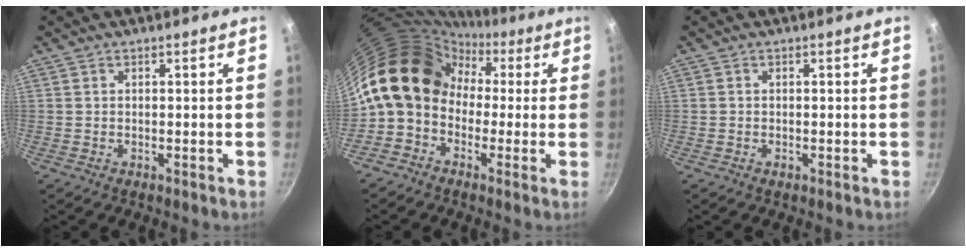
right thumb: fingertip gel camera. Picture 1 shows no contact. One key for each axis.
{"total": 16.1, "fx": 0.3, "fy": 13.2, "fz": 9.3, "tx": -0.130, "ty": 0.055, "tz": -0.018}
{"total": 0.6, "fx": -0.3, "fy": 0.5, "fz": 0.3, "tx": -0.004, "ty": 0.001, "tz": -0.007}